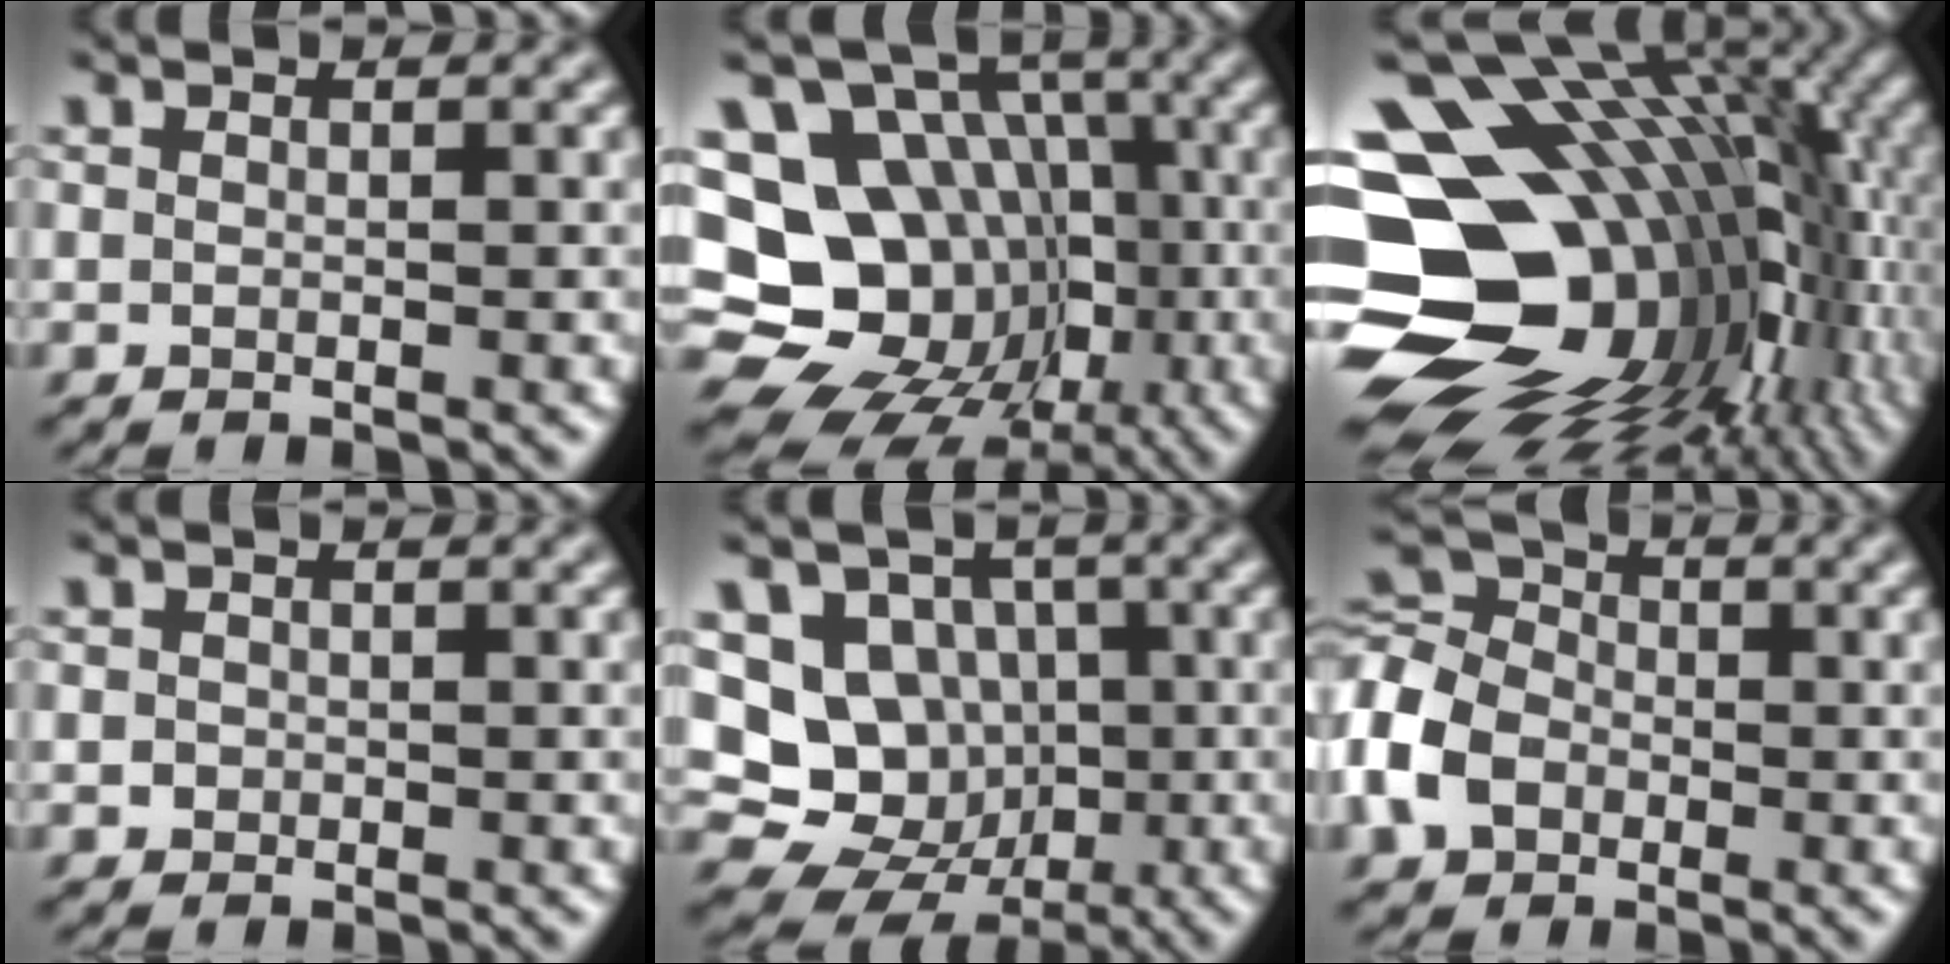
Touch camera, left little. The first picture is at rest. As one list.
[{"total": 19.2, "force": [-2.9, 16.6, 9.1], "torque": [-0.178, 0.020, -0.055]}, {"total": 20.1, "force": [-2.7, 14.3, 13.8], "torque": [-0.238, -0.009, -0.026]}, {"total": 0.7, "force": [-0.2, 0.7, 0.2], "torque": [0.001, -0.002, -0.006]}, {"total": 12.1, "force": [-0.6, 11.1, 4.9], "torque": [-0.114, 0.025, -0.027]}, {"total": 7.5, "force": [-2.5, 5.7, 4.1], "torque": [-0.101, 0.008, -0.076]}]